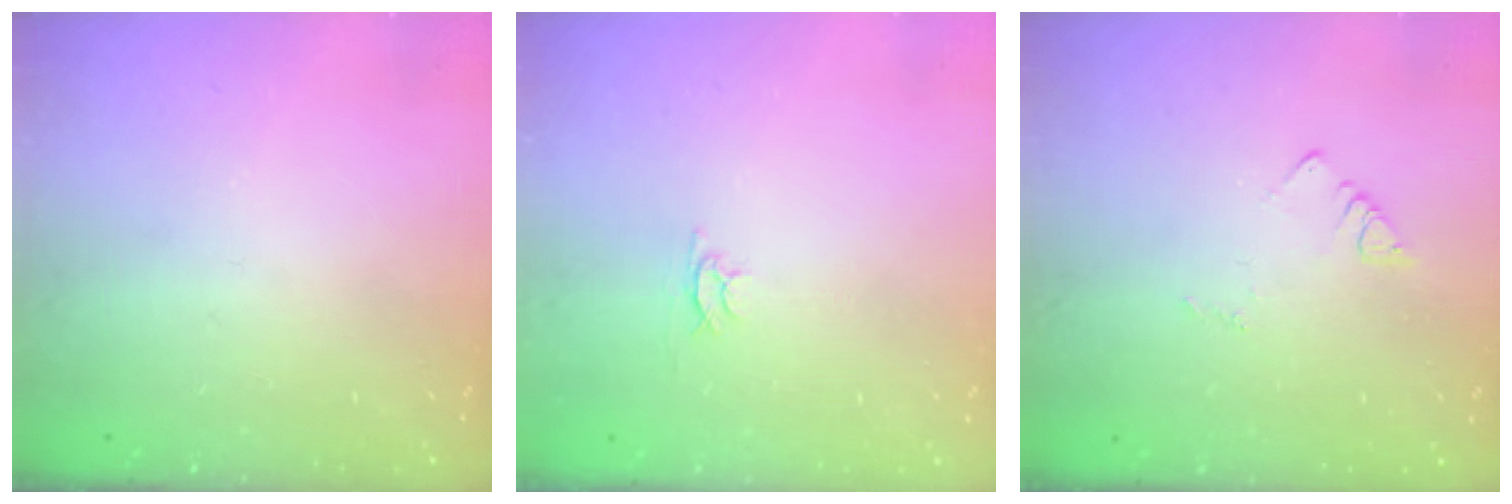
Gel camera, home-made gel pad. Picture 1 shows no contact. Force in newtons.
{"total": 2.4, "press": 2.4, "slide": 0.3}
{"total": 3.2, "press": 3.2, "slide": 0.3}